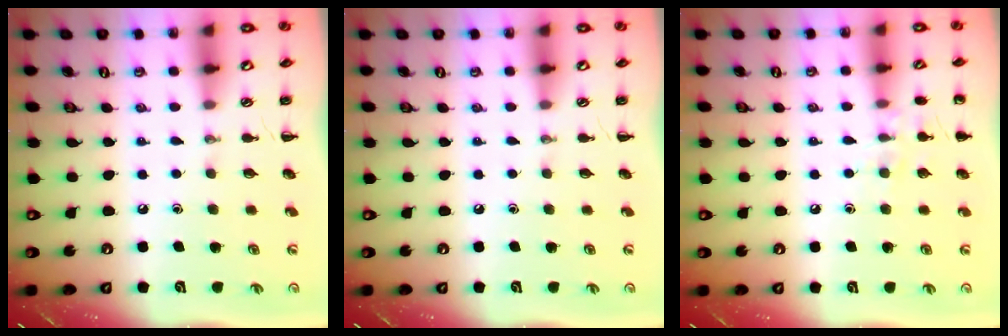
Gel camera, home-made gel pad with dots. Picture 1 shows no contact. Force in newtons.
{"total": 0.0}
{"total": 8.1, "press": 7.8, "slide": 2.1}